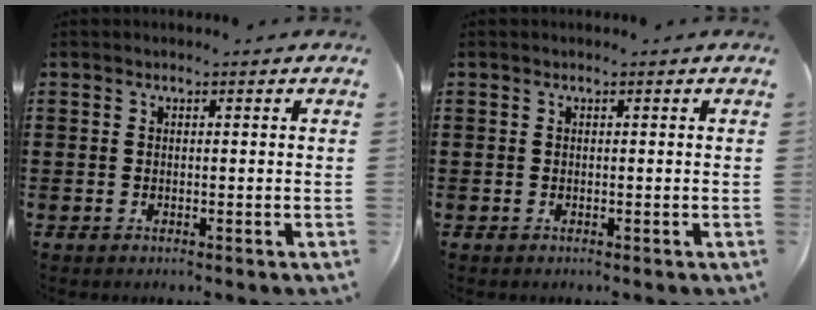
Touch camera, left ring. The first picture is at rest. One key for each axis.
{"total": 0.0}